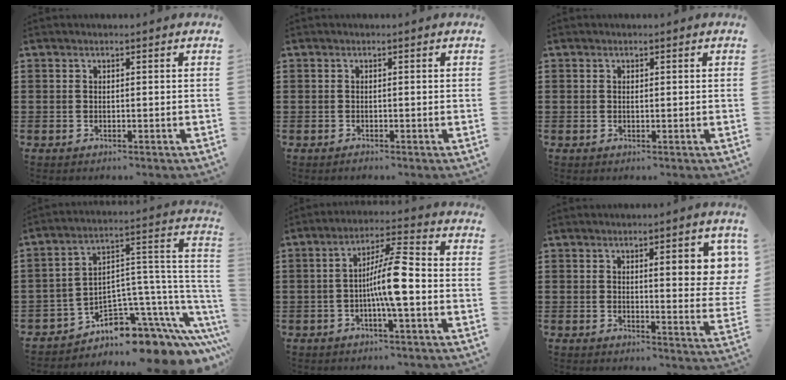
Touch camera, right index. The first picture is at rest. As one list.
[{"total": 0.5, "force": [-0.5, 0.2, -0.1], "torque": [0.002, 0.002, -0.011]}, {"total": 0.5, "force": [0.1, 0.2, 0.5], "torque": [-0.011, -0.002, 0.002]}, {"total": 7.4, "force": [-5.5, 3.8, 3.2], "torque": [-0.052, -0.012, -0.098]}, {"total": 8.4, "force": [-1.7, 1.2, 8.2], "torque": [-0.154, 0.000, -0.037]}, {"total": 6.4, "force": [2.1, 1.6, 5.9], "torque": [-0.089, -0.004, 0.029]}]